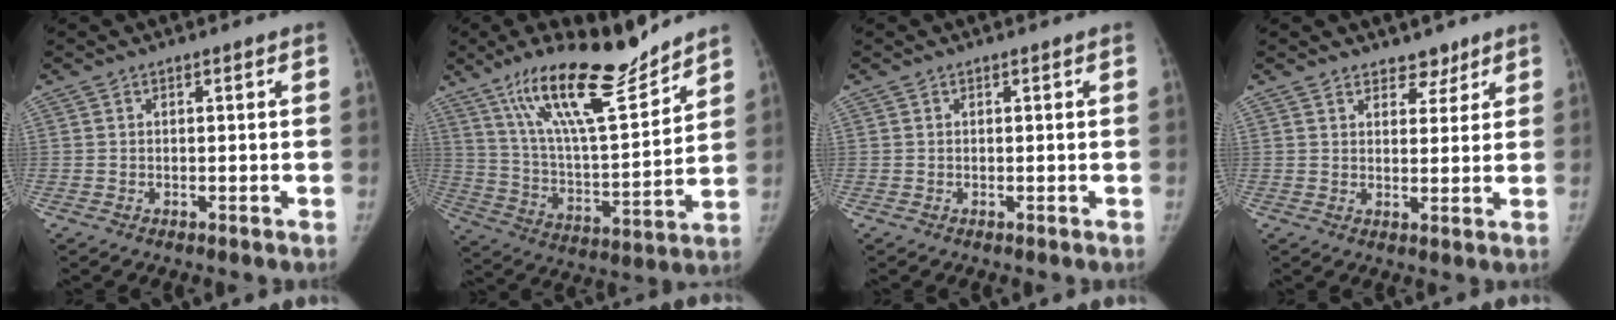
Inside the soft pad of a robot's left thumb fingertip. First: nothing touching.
{"total": 20.3, "force": [15.3, 4.4, 12.7], "torque": [-0.185, -0.084, 0.271]}
{"total": 0.0}
{"total": 3.9, "force": [3.1, 2.2, 1.0], "torque": [0.011, -0.020, 0.046]}